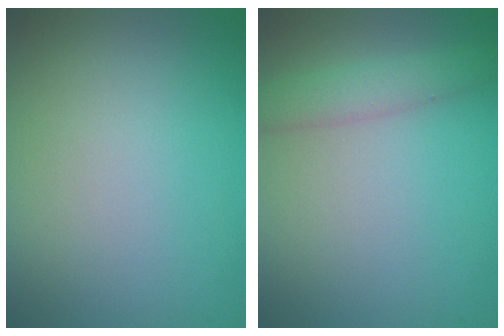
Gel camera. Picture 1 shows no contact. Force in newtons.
{"total": 2.5, "press": 2.5, "slide": 0.1}